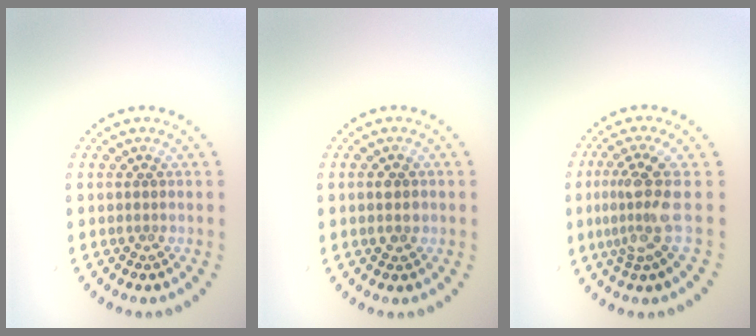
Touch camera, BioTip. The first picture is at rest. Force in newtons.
{"total": 1.8, "press": 1.8, "slide": 0.0}
{"total": 3.6, "press": 2.4, "slide": 2.7}